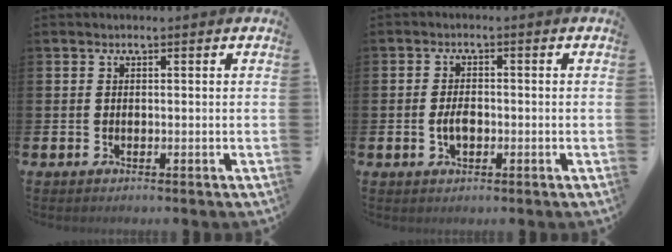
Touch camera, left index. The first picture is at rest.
{"total": 2.5, "force": [-0.7, 1.3, 2.0], "torque": [-0.028, -0.001, -0.016]}